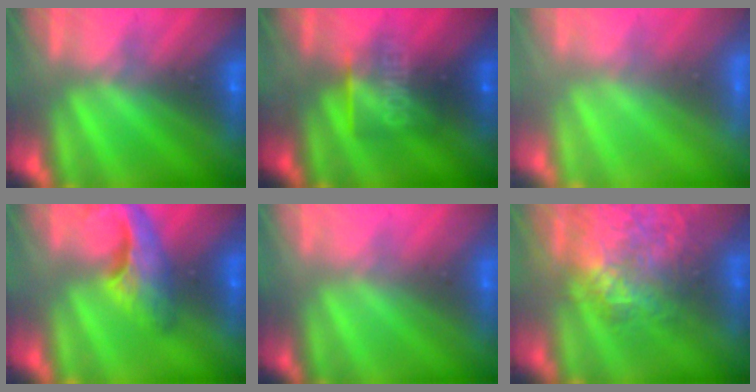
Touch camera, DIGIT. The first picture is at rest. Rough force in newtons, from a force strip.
{"total": 7.8}
{"total": 3.2}
{"total": 4.6}
{"total": 2.9}
{"total": 7.6}